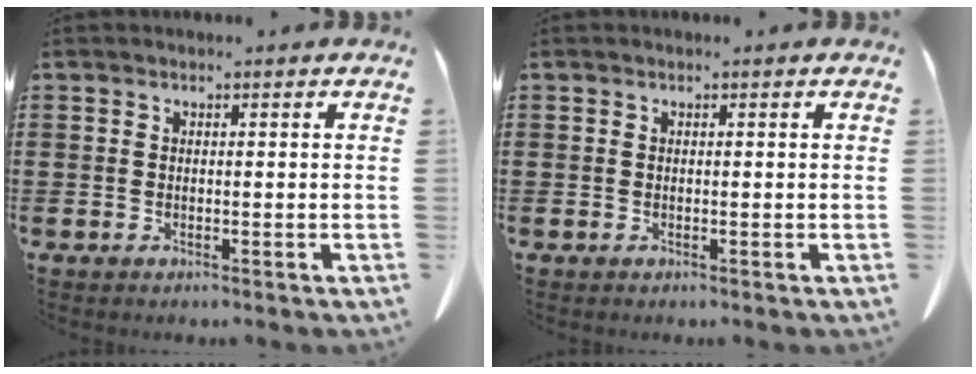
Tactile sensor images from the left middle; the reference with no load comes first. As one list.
[{"total": 0.0}]